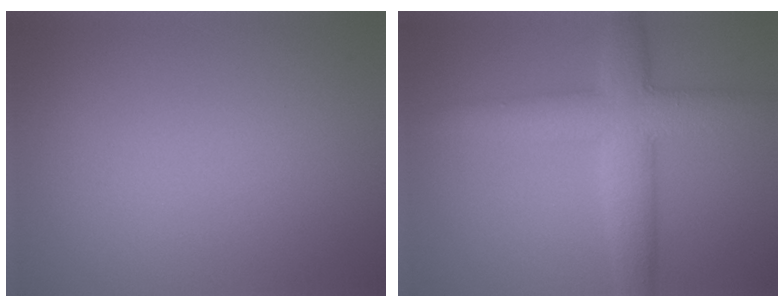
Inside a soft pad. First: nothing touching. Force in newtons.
{"total": 6.0, "press": 6.0, "slide": 0.1}